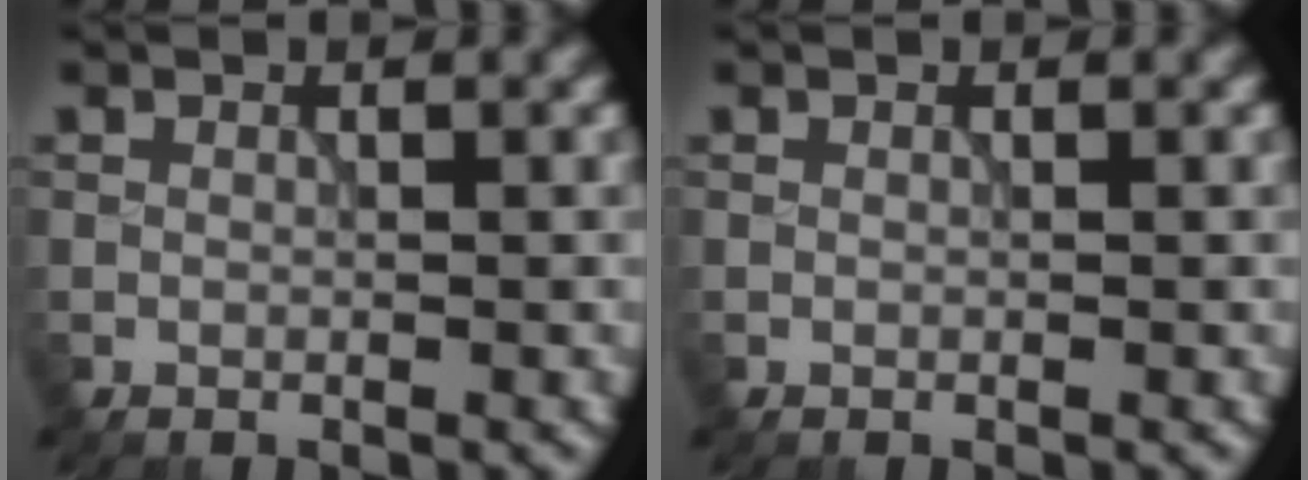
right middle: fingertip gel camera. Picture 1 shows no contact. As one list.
[{"total": 0.0}]